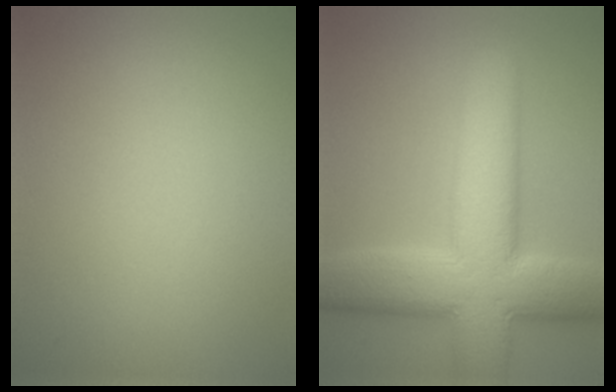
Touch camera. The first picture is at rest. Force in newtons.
{"total": 12.0, "press": 12.0, "slide": 0.6}